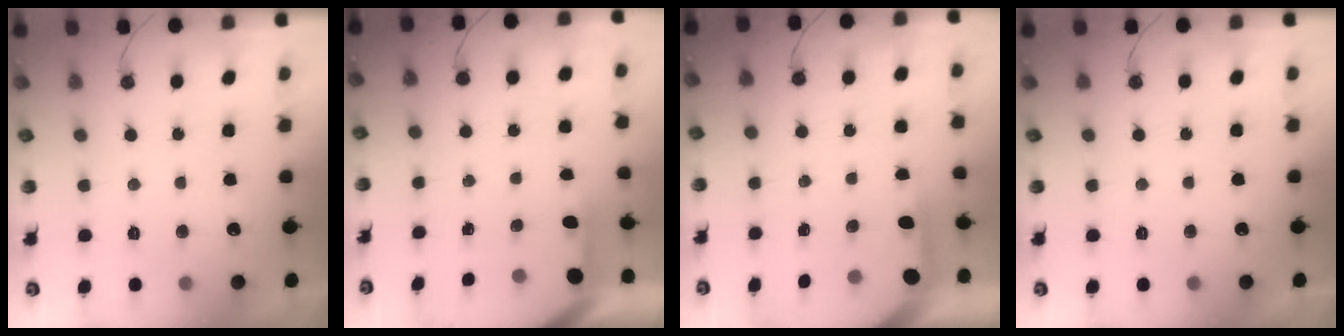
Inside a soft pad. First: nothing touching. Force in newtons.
{"total": 2.7, "press": 2.7, "slide": 0.2}
{"total": 3.8, "press": 3.8, "slide": 0.4}
{"total": 0.0}